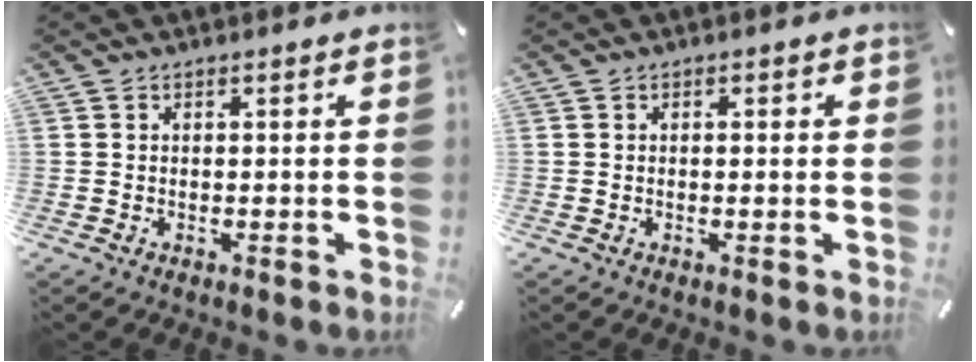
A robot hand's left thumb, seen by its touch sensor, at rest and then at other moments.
{"total": 1.0, "force": [0.0, 0.3, 0.9], "torque": [-0.016, 0.002, -0.001]}